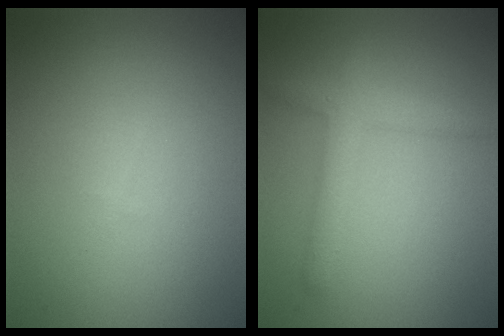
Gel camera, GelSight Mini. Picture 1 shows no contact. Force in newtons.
{"total": 2.9, "press": 2.9, "slide": 0.1}